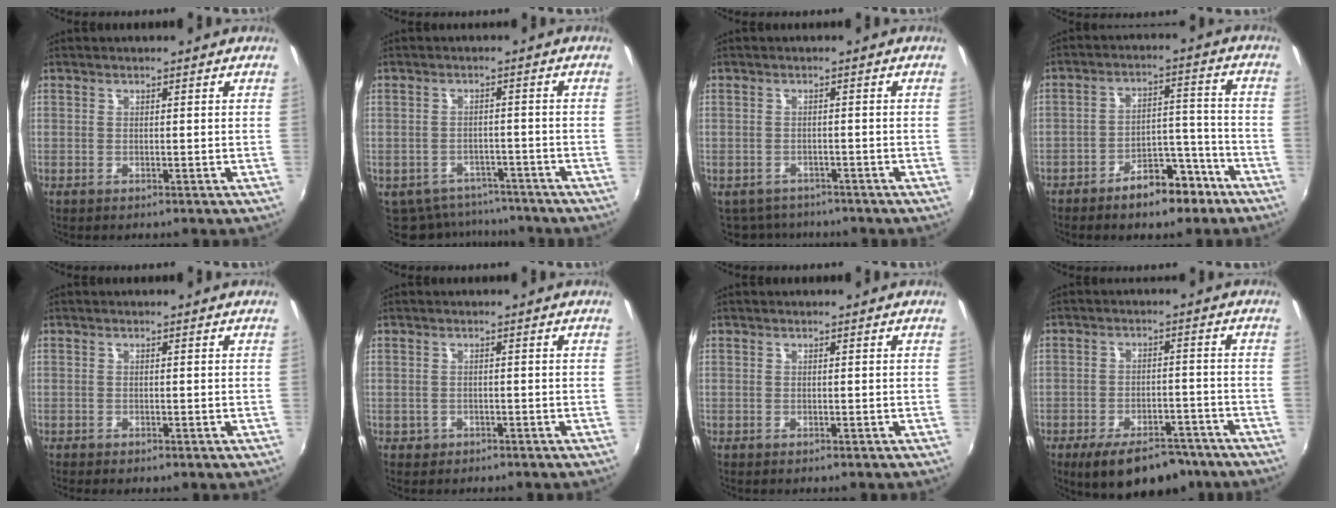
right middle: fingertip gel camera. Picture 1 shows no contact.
{"total": 10.6, "force": [-8.7, 5.4, 2.5], "torque": [-0.067, -0.004, -0.119]}
{"total": 6.1, "force": [-5.2, 2.9, 1.2], "torque": [-0.041, -0.014, -0.079]}
{"total": 9.6, "force": [-7.0, 4.4, 5.0], "torque": [-0.079, 0.029, -0.093]}
{"total": 0.8, "force": [-0.5, 0.4, 0.5], "torque": [-0.011, -0.005, -0.010]}
{"total": 1.5, "force": [-0.7, 1.3, 0.3], "torque": [-0.009, -0.002, -0.008]}
{"total": 0.0}
{"total": 12.6, "force": [-9.0, 5.8, 6.6], "torque": [-0.126, -0.001, -0.126]}